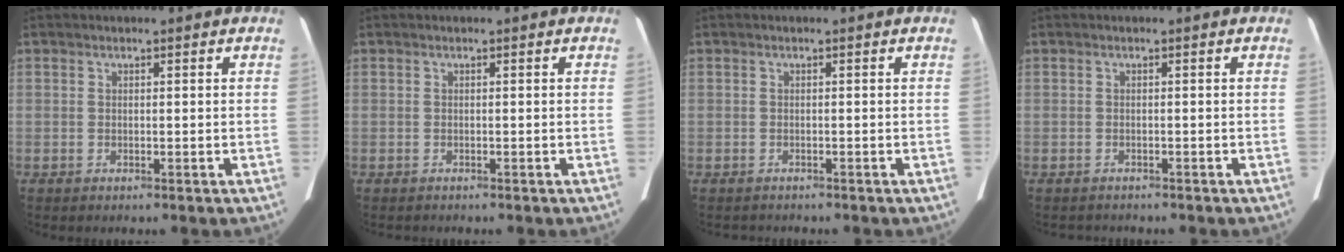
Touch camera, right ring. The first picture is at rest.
{"total": 0.8, "force": [-0.7, 0.2, 0.2], "torque": [-0.008, -0.001, -0.008]}
{"total": 1.8, "force": [-1.6, 0.6, 0.3], "torque": [-0.009, -0.003, -0.018]}
{"total": 2.2, "force": [-2.0, 0.8, 0.4], "torque": [-0.008, -0.005, -0.022]}